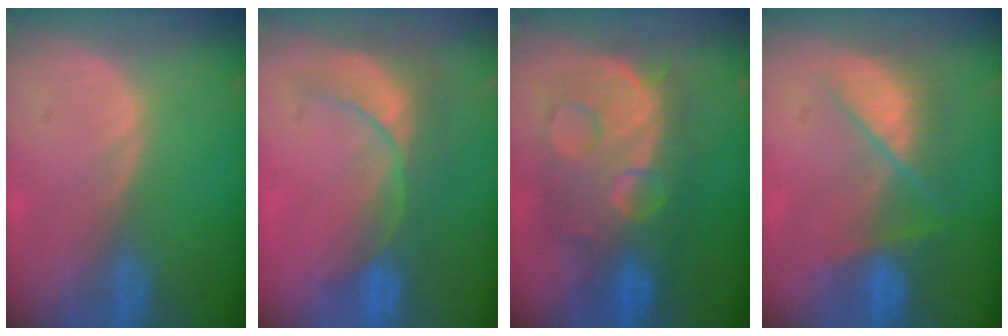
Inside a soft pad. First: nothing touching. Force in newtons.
{"total": 8.6, "press": 7.6, "slide": 4.0}
{"total": 12.1, "press": 12.0, "slide": 1.4}
{"total": 7.2, "press": 6.9, "slide": 2.0}